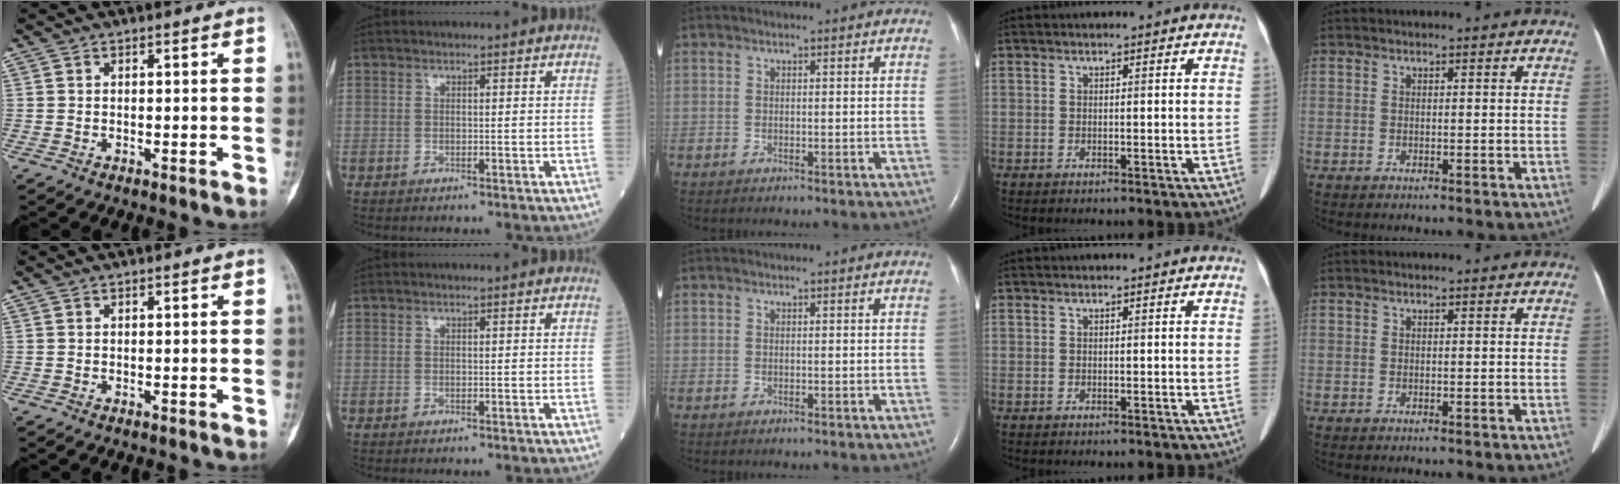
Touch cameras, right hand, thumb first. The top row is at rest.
{}